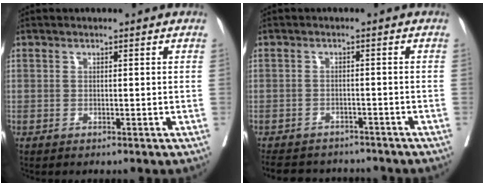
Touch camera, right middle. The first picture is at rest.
{"total": 8.7, "force": [-7.9, 3.2, 1.6], "torque": [-0.025, 0.005, -0.101]}